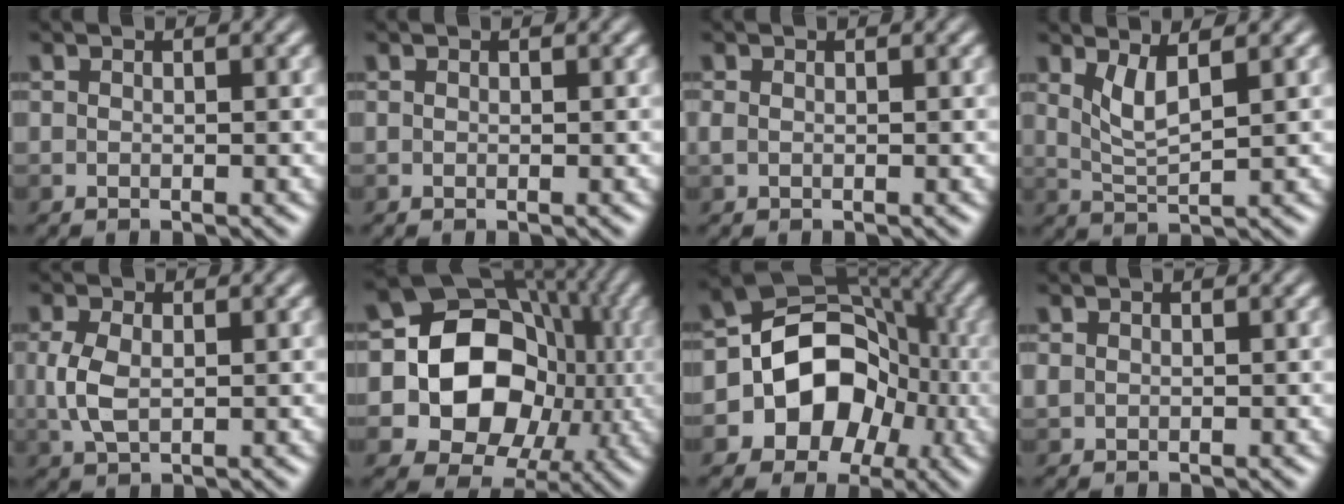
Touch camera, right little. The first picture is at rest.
{"total": 0.0}
{"total": 0.7, "force": [0.0, 0.5, 0.5], "torque": [-0.012, 0.004, 0.001]}
{"total": 2.3, "force": [1.3, 0.3, 1.8], "torque": [-0.045, -0.006, 0.035]}
{"total": 2.9, "force": [0.1, 1.8, 2.3], "torque": [-0.061, 0.004, 0.005]}
{"total": 16.5, "force": [-0.4, 14.0, 8.8], "torque": [-0.161, 0.006, -0.019]}
{"total": 11.7, "force": [-2.3, 9.6, 6.3], "torque": [-0.076, 0.008, -0.067]}
{"total": 0.7, "force": [0.1, 0.7, 0.2], "torque": [-0.002, 0.000, 0.007]}